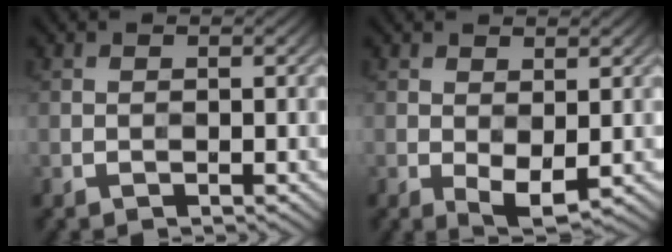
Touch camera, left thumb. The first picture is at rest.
{"total": 2.9, "force": [0.2, 1.4, 2.5], "torque": [-0.049, -0.008, 0.008]}